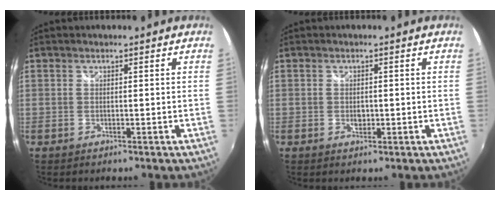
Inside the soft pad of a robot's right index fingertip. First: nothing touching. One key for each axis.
{"total": 1.7, "fx": -0.3, "fy": 1.4, "fz": 1.0, "tx": -0.016, "ty": 0.000, "tz": -0.007}